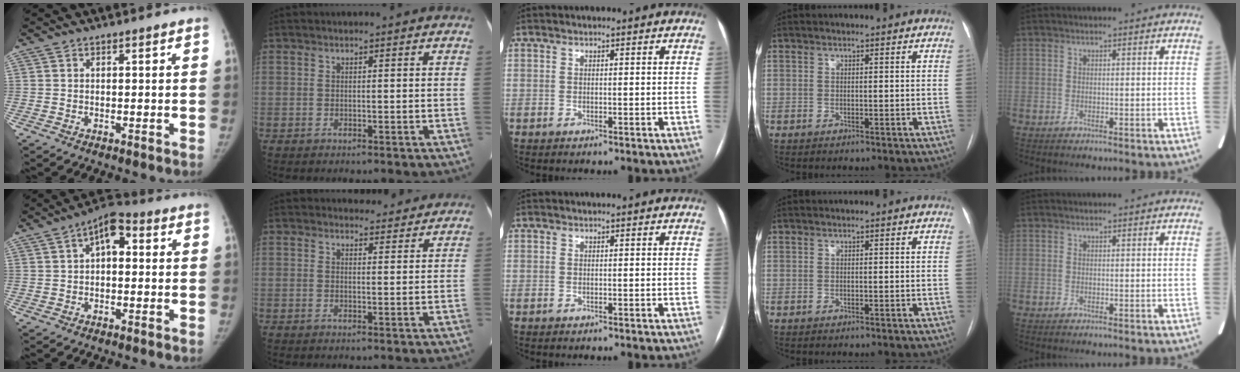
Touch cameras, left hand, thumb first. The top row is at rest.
{"thumb": {"total": 7.3, "force": [1.7, 4.0, 5.9], "torque": [-0.079, 0.020, 0.015]}, "index": {"total": 3.3, "force": [3.1, 1.3, -0.1], "torque": [0.003, -0.001, 0.035]}}